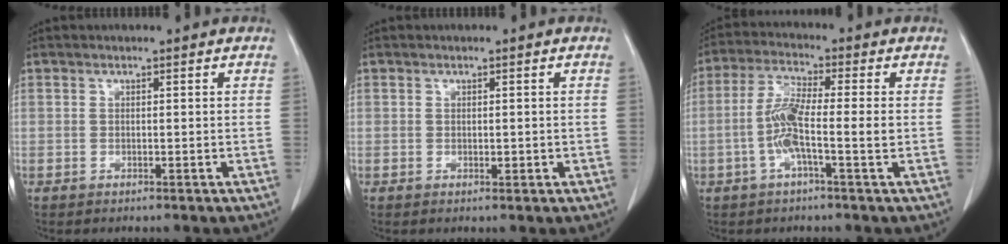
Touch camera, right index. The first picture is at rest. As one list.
[{"total": 0.9, "force": [0.0, 0.6, 0.7], "torque": [-0.005, 0.001, 0.002]}, {"total": 6.9, "force": [-1.3, 0.4, 6.7], "torque": [-0.138, 0.013, -0.028]}]